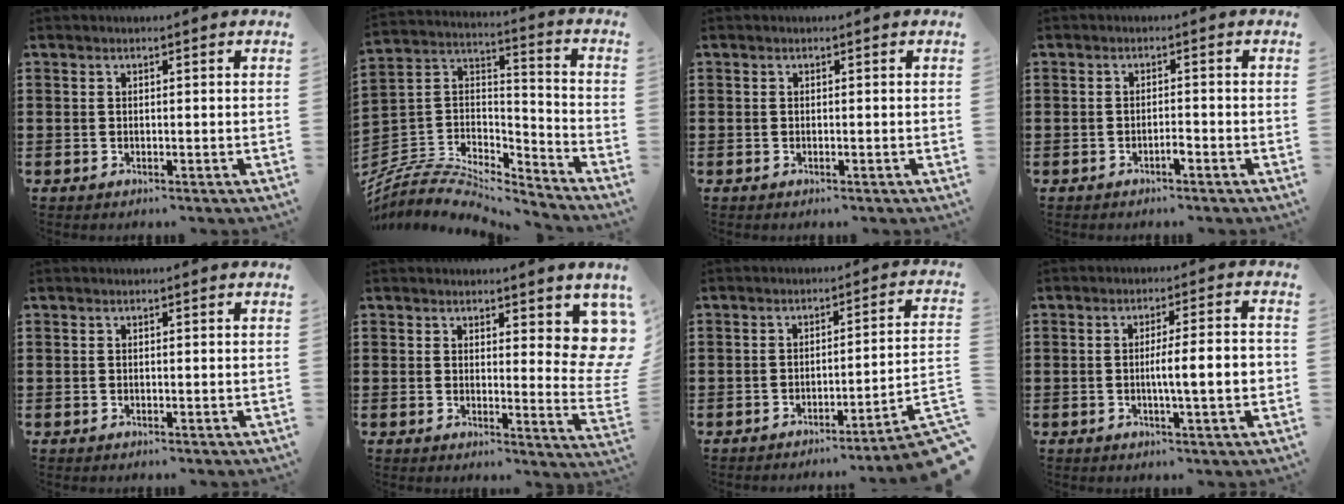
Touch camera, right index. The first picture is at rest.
{"total": 7.2, "force": [-6.3, 2.6, 2.2], "torque": [-0.060, 0.004, -0.130]}
{"total": 0.0}
{"total": 1.5, "force": [-1.1, 0.2, 1.1], "torque": [-0.022, -0.003, -0.019]}
{"total": 0.0}
{"total": 5.8, "force": [3.9, 1.9, 3.8], "torque": [-0.045, -0.018, 0.065]}
{"total": 4.5, "force": [-3.0, -0.5, 3.3], "torque": [-0.058, -0.025, -0.063]}
{"total": 6.3, "force": [-1.0, 0.4, 6.2], "torque": [-0.106, -0.003, -0.020]}